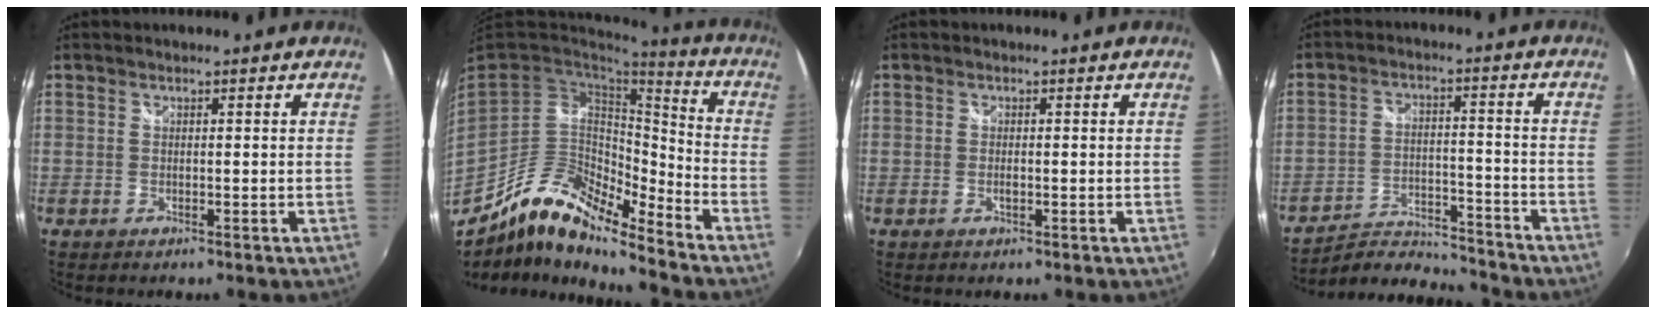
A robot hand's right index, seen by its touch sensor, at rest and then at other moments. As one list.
[{"total": 14.4, "force": [-11.3, 3.6, 8.0], "torque": [-0.148, -0.004, -0.221]}, {"total": 1.2, "force": [-0.5, 0.6, 1.0], "torque": [-0.020, -0.002, -0.008]}, {"total": 11.7, "force": [-11.3, 1.9, 2.6], "torque": [-0.067, 0.002, -0.183]}]